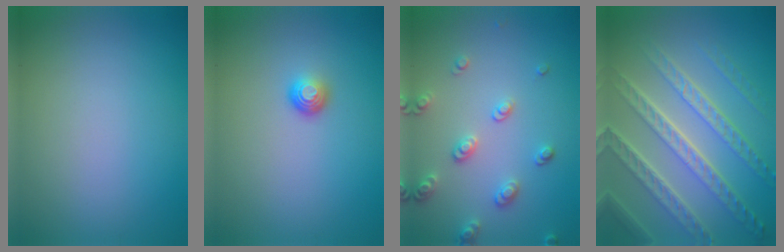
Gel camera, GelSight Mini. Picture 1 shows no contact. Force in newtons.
{"total": 1.6, "press": 1.0, "slide": 1.3}
{"total": 2.7, "press": 2.7, "slide": 0.5}
{"total": 7.3, "press": 5.3, "slide": 5.1}